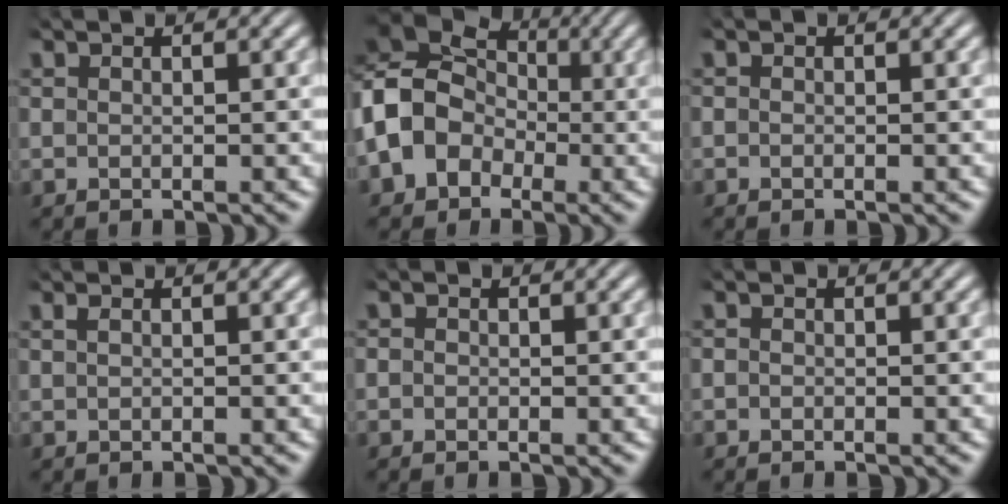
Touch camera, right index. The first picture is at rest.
{"total": 10.4, "force": [0.4, 8.9, 5.3], "torque": [-0.161, -0.029, 0.011]}
{"total": 0.6, "force": [-0.3, 0.5, 0.1], "torque": [-0.004, -0.003, -0.007]}
{"total": 0.0}
{"total": 1.3, "force": [-0.3, 1.2, 0.2], "torque": [-0.008, -0.002, -0.011]}
{"total": 0.9, "force": [-0.4, 0.8, 0.2], "torque": [-0.006, -0.002, -0.010]}